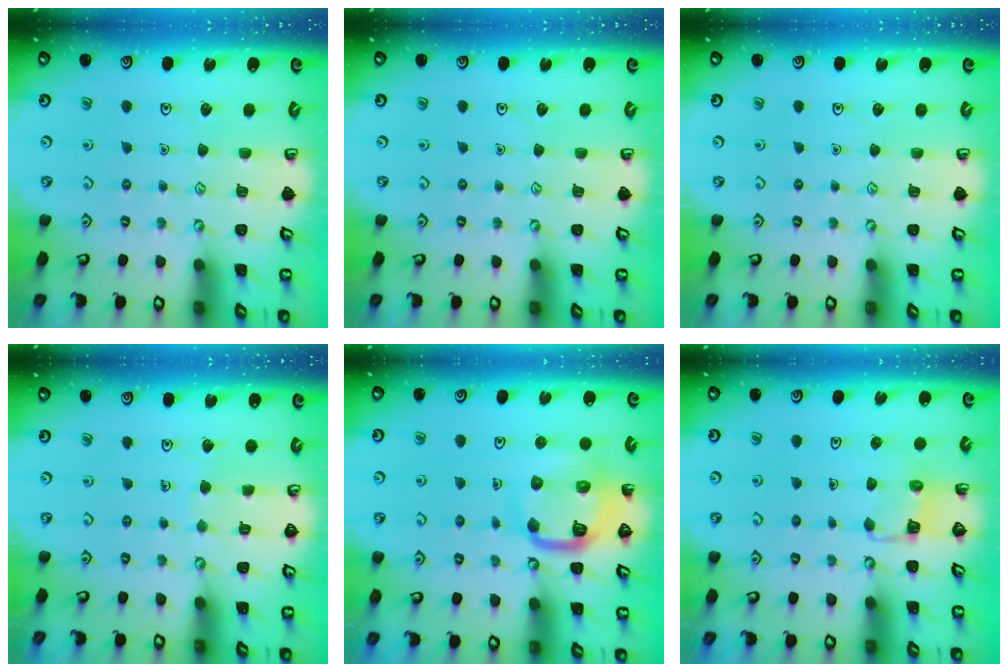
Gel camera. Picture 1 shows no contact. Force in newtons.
{"total": 0.0}
{"total": 0.0}
{"total": 2.2, "press": 2.2, "slide": 0.1}
{"total": 11.5, "press": 11.5, "slide": 1.1}
{"total": 3.3, "press": 3.3, "slide": 0.3}